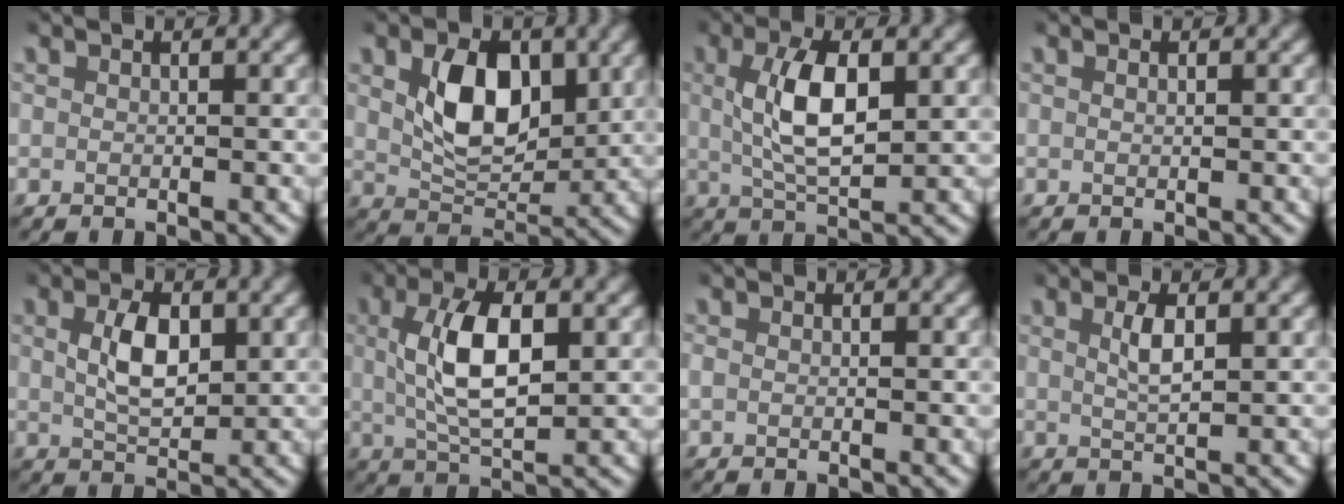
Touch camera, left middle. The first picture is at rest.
{"total": 6.2, "force": [1.5, 3.8, 4.6], "torque": [-0.077, -0.010, 0.028]}
{"total": 5.2, "force": [0.9, 1.9, 4.8], "torque": [-0.093, -0.007, 0.022]}
{"total": 0.0}
{"total": 3.7, "force": [0.8, 1.9, 3.1], "torque": [-0.058, -0.006, 0.017]}
{"total": 5.8, "force": [0.9, 2.2, 5.3], "torque": [-0.104, -0.005, 0.021]}
{"total": 0.9, "force": [-0.2, 0.6, 0.5], "torque": [-0.017, 0.000, -0.005]}
{"total": 2.1, "force": [0.7, 0.4, 1.9], "torque": [-0.038, -0.004, 0.015]}